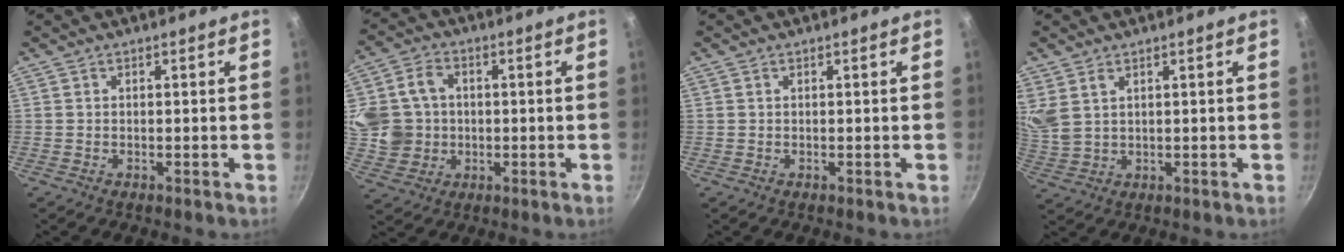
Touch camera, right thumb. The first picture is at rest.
{"total": 11.7, "force": [0.9, 10.2, 5.6], "torque": [-0.085, 0.006, 0.021]}
{"total": 0.0}
{"total": 5.1, "force": [2.6, 3.0, 3.2], "torque": [-0.059, -0.014, 0.062]}